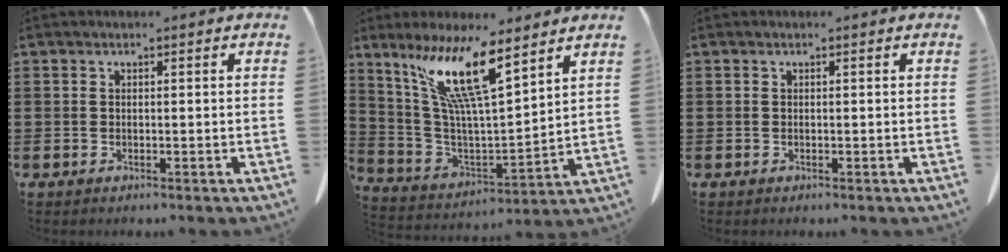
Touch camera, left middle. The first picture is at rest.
{"total": 13.0, "force": [8.4, 2.2, 9.7], "torque": [-0.215, -0.034, 0.145]}
{"total": 0.0}